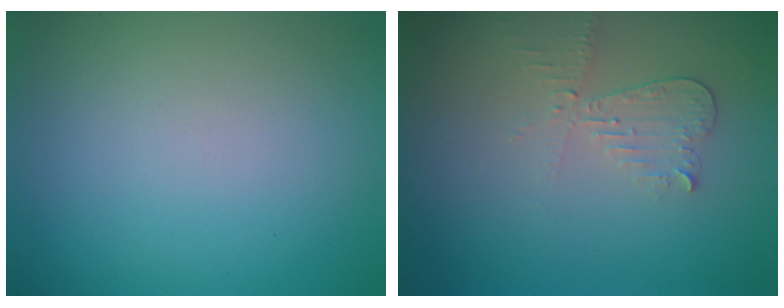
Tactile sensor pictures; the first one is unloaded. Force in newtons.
{"total": 2.1, "press": 2.1, "slide": 0.1}